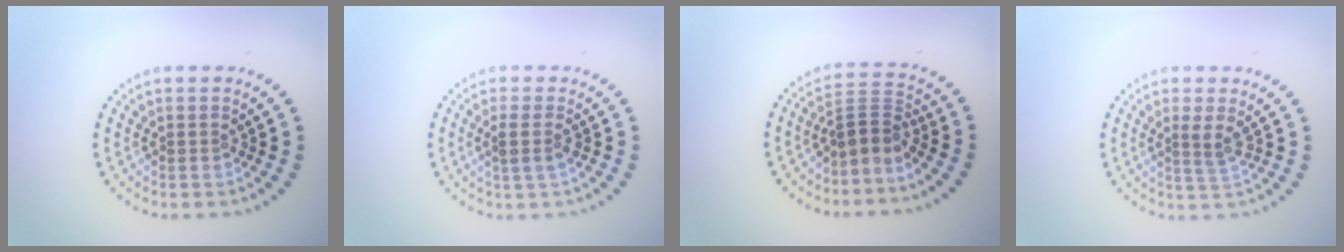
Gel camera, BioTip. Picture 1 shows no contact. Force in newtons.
{"total": 1.8, "press": 1.5, "slide": 1.0}
{"total": 2.8, "press": 2.0, "slide": 1.9}
{"total": 1.9, "press": 1.3, "slide": 1.3}